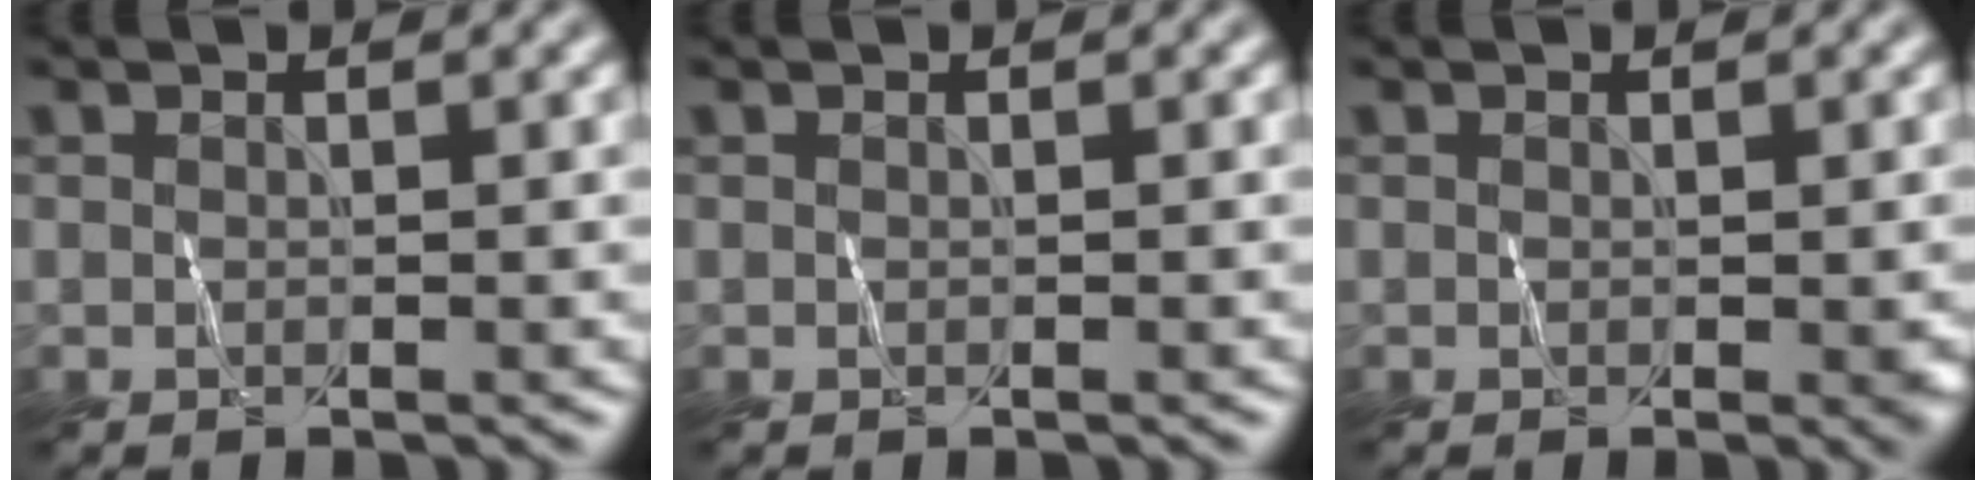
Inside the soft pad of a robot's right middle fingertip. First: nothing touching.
{"total": 0.0}
{"total": 1.1, "force": [-0.3, 0.5, 1.0], "torque": [-0.008, 0.002, 0.004]}